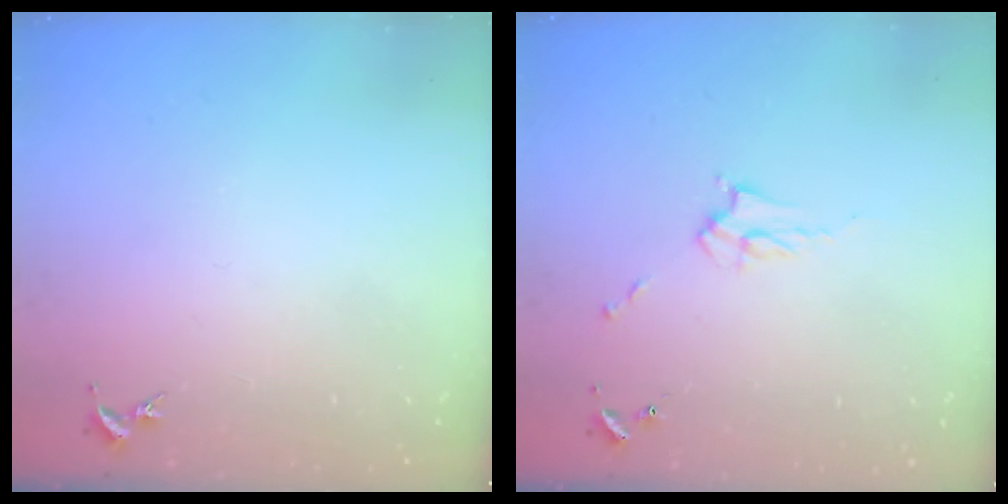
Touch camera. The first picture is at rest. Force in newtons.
{"total": 2.9, "press": 2.9, "slide": 0.4}